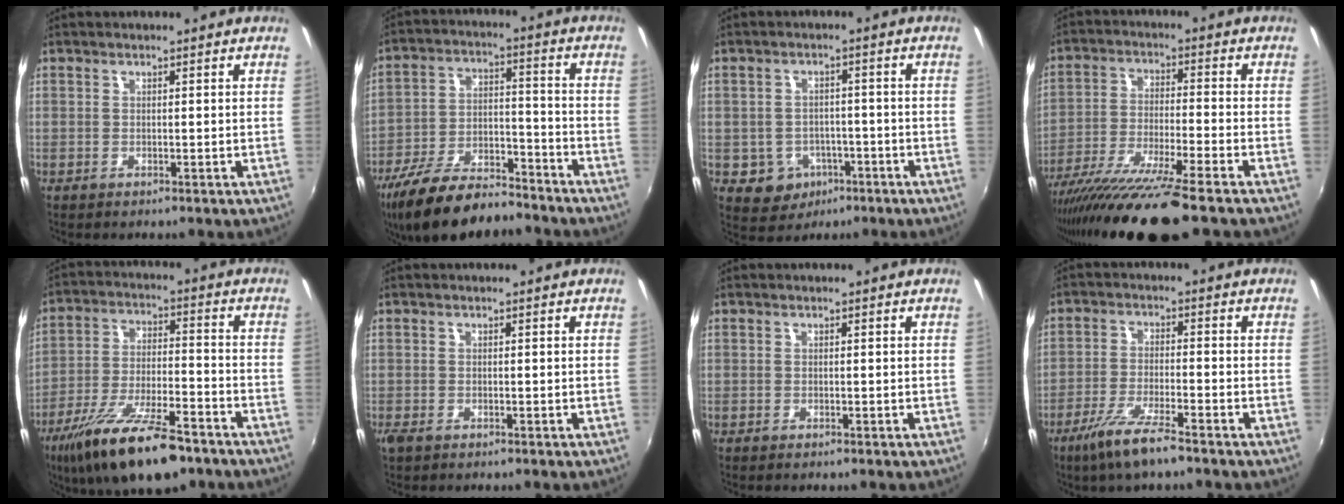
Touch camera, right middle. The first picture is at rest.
{"total": 18.4, "force": [-14.3, 6.3, 9.8], "torque": [-0.198, -0.015, -0.237]}
{"total": 6.7, "force": [-2.8, 5.8, 1.7], "torque": [-0.048, 0.010, -0.025]}
{"total": 16.3, "force": [-13.0, -0.3, 9.8], "torque": [-0.193, -0.052, -0.228]}
{"total": 18.5, "force": [-12.9, 5.6, 12.0], "torque": [-0.236, -0.035, -0.219]}
{"total": 1.3, "force": [-0.9, 0.6, 0.7], "torque": [-0.015, -0.005, -0.017]}
{"total": 0.0}
{"total": 8.3, "force": [-5.9, 0.9, 5.8], "torque": [-0.133, -0.015, -0.110]}